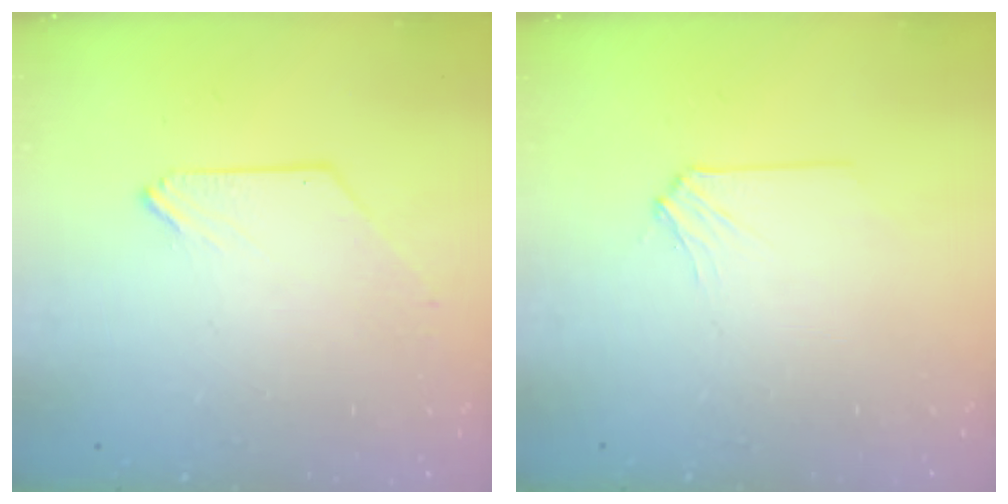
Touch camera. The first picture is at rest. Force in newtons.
{"total": 0.6, "press": 0.6, "slide": 0.1}